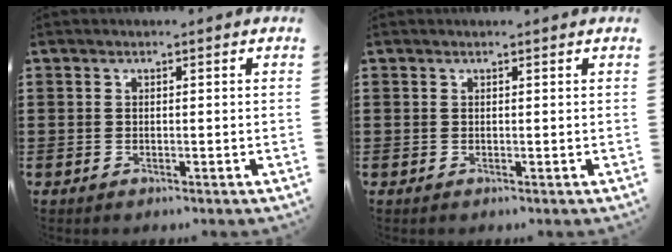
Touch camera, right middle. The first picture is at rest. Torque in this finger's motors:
{"motor_torque": [0.99, -1.15, -0.01, 0.01]}